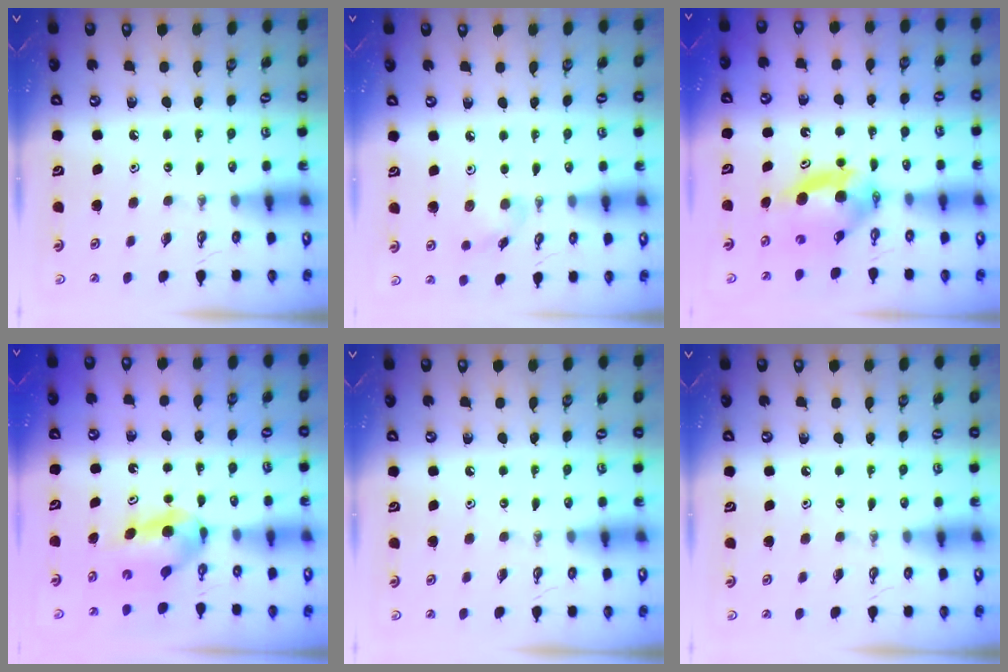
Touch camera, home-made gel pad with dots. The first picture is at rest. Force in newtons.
{"total": 5.6, "press": 5.6, "slide": 0.6}
{"total": 8.0, "press": 5.1, "slide": 6.1}
{"total": 6.6, "press": 6.4, "slide": 1.9}
{"total": 0.0}
{"total": 0.0}